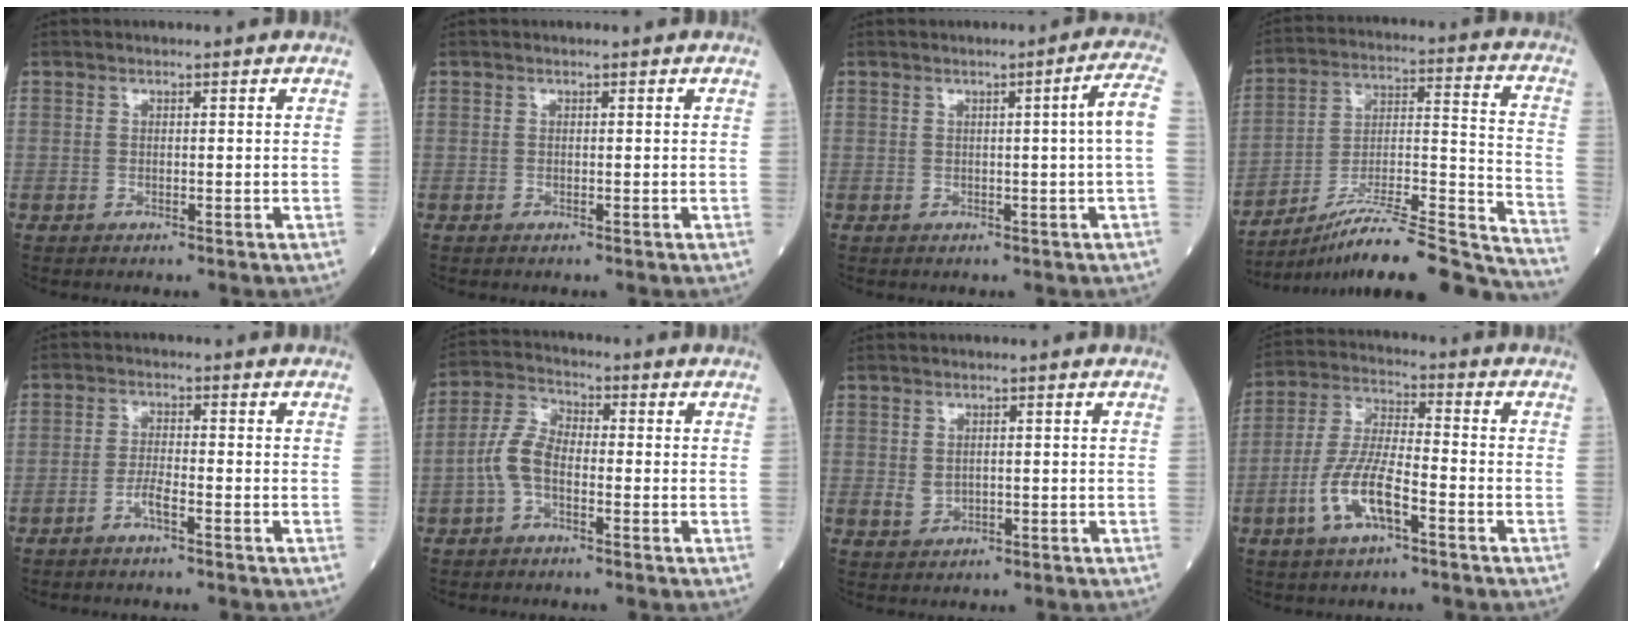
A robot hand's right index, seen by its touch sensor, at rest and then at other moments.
{"total": 0.0}
{"total": 4.2, "force": [0.0, -1.1, 4.1], "torque": [-0.053, 0.000, 0.001]}
{"total": 25.5, "force": [-22.7, 0.6, 11.6], "torque": [-0.132, 0.006, -0.352]}
{"total": 2.5, "force": [-1.7, 0.1, 1.9], "torque": [-0.037, 0.001, -0.034]}
{"total": 5.7, "force": [-1.7, 2.9, 4.6], "torque": [-0.105, 0.012, -0.040]}
{"total": 1.8, "force": [0.2, 1.3, 1.2], "torque": [-0.026, -0.001, 0.011]}
{"total": 9.6, "force": [-4.0, 2.6, 8.3], "torque": [-0.174, 0.001, -0.076]}